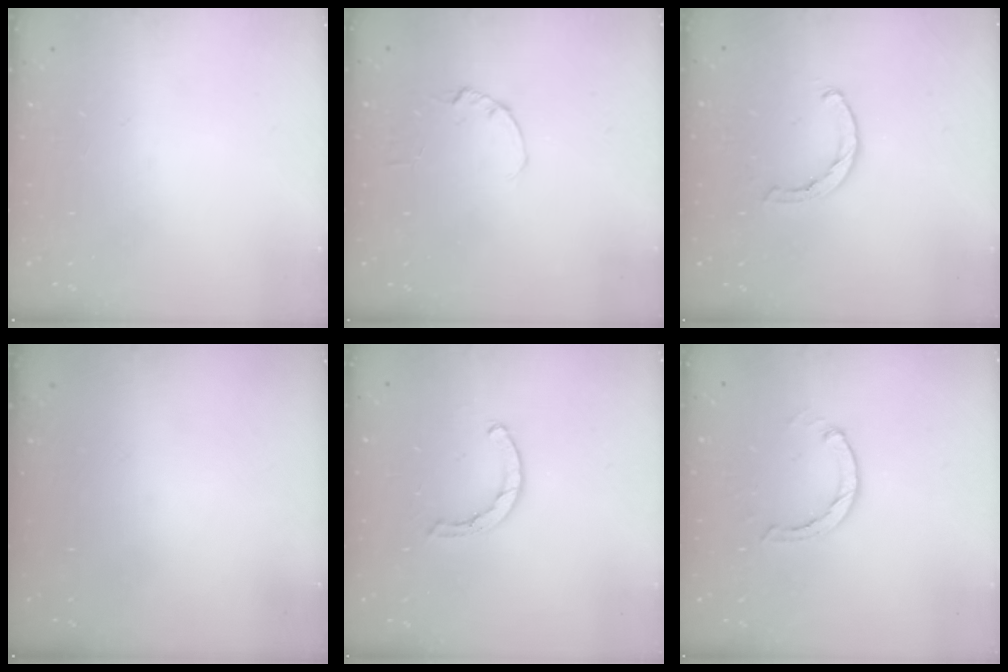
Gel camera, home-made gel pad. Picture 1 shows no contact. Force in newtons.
{"total": 0.0}
{"total": 1.4, "press": 1.3, "slide": 0.3}
{"total": 0.0}
{"total": 1.6, "press": 1.6, "slide": 0.1}
{"total": 1.3, "press": 1.2, "slide": 0.3}